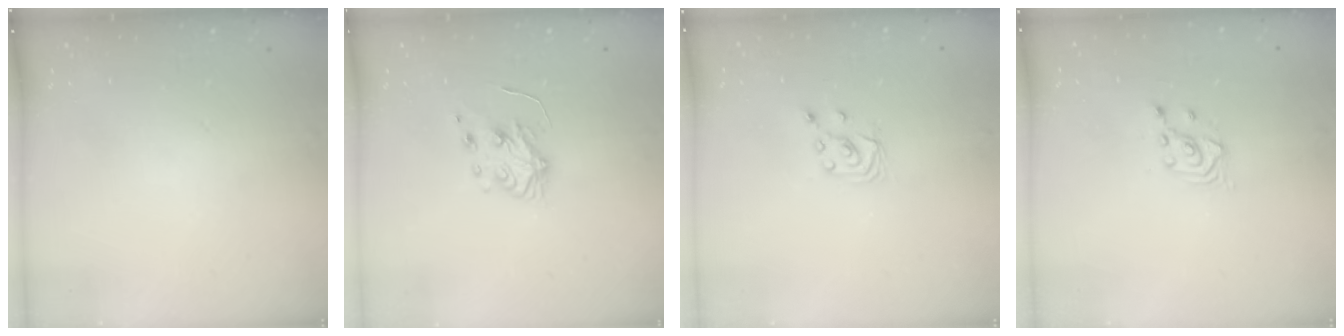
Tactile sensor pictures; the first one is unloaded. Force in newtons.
{"total": 5.9, "press": 5.9, "slide": 0.6}
{"total": 2.4, "press": 2.4, "slide": 0.2}
{"total": 2.7, "press": 2.7, "slide": 0.3}